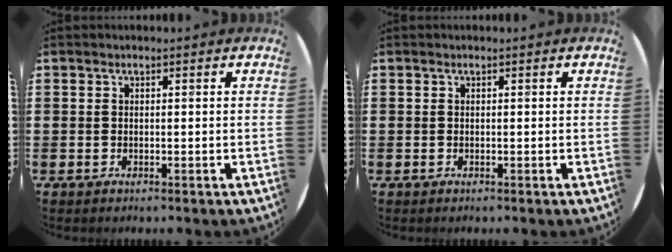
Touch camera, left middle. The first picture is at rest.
{"total": 0.0}